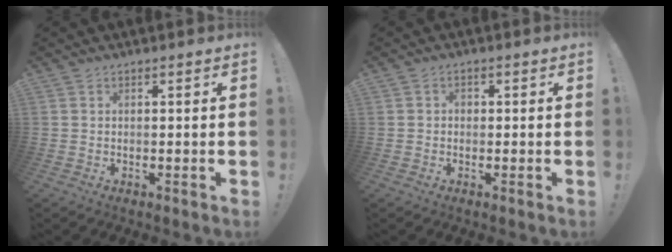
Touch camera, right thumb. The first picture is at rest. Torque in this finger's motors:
{"motor_torque": [0.28, 0.10, -0.07, 0.03, 0.00]}